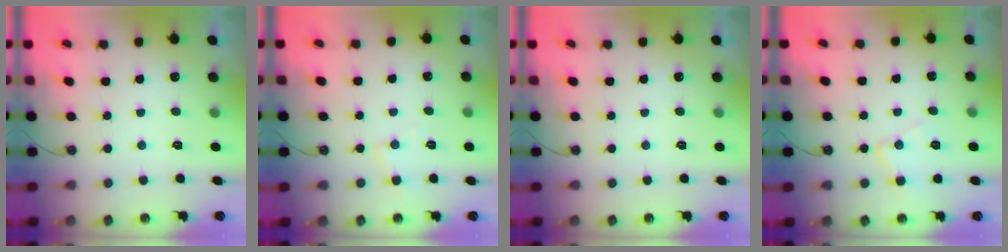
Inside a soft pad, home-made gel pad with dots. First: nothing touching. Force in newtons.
{"total": 5.1, "press": 5.1, "slide": 0.5}
{"total": 0.0}
{"total": 10.0, "press": 10.0, "slide": 0.7}